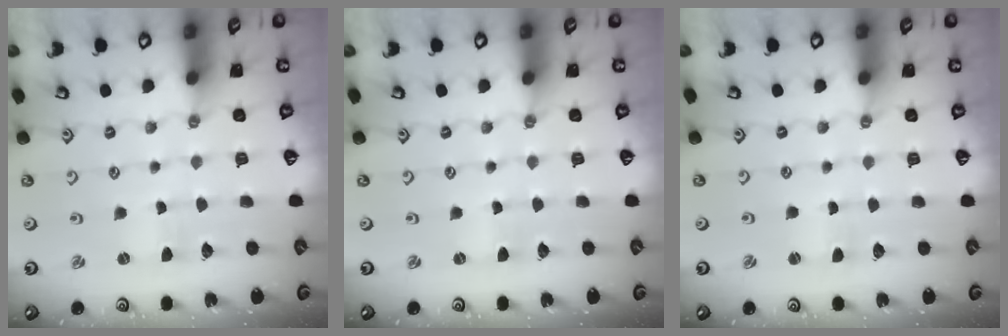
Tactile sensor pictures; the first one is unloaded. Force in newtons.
{"total": 0.0}
{"total": 0.0}